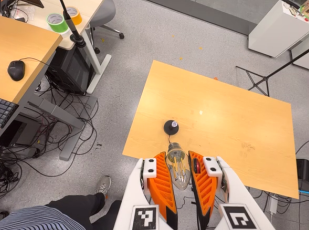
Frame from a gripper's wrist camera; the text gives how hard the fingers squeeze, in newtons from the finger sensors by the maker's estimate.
{"total": 21.1, "left": 25.4, "right": 16.9}